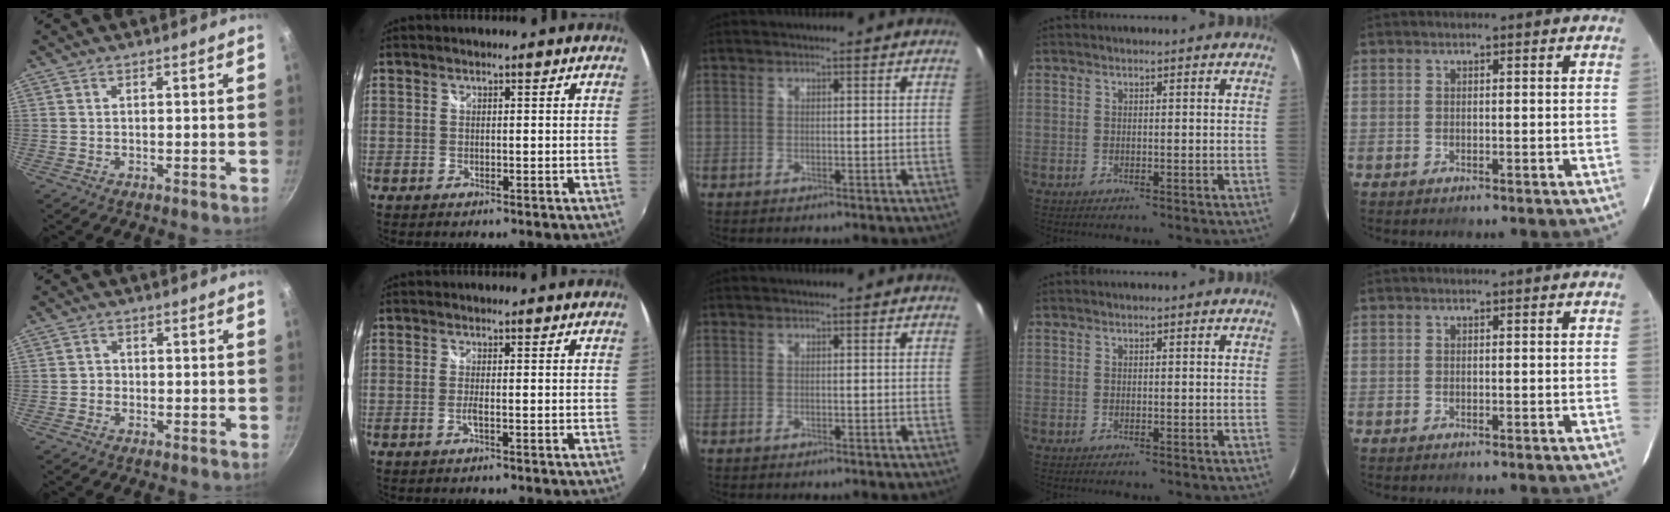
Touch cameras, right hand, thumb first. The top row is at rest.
{"thumb": {"total": 1.3, "force": [-0.5, 1.2, 0.3], "torque": [0.000, 0.002, -0.010]}, "index": {"total": 1.4, "force": [-0.5, -0.3, 1.2], "torque": [-0.025, -0.002, -0.011]}}